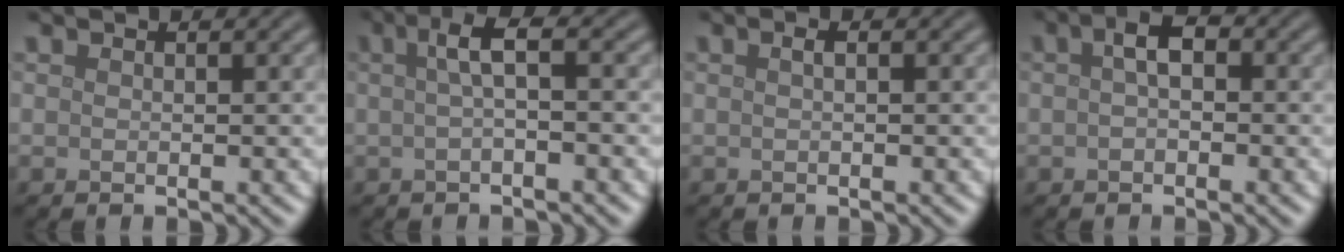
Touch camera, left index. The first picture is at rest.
{"total": 2.9, "force": [0.4, 0.6, 2.8], "torque": [-0.049, 0.011, 0.002]}
{"total": 0.8, "force": [0.2, 0.2, 0.7], "torque": [-0.015, 0.005, 0.004]}
{"total": 2.4, "force": [0.3, 1.2, 2.1], "torque": [-0.036, 0.008, -0.002]}